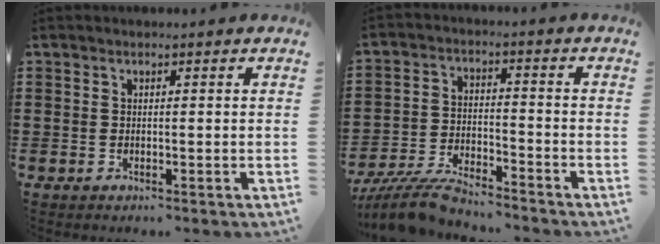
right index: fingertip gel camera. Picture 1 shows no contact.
{"total": 7.4, "force": [-7.1, 0.7, 2.1], "torque": [-0.059, 0.001, -0.140]}